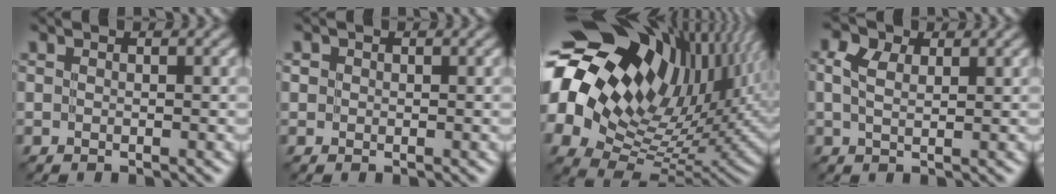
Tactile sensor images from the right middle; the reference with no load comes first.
{"total": 0.7, "force": [0.0, 0.7, 0.0], "torque": [0.007, -0.002, 0.001]}
{"total": 19.8, "force": [7.5, 11.9, 13.9], "torque": [-0.241, 0.024, 0.138]}
{"total": 3.8, "force": [1.9, 2.3, 2.4], "torque": [-0.046, 0.017, 0.015]}